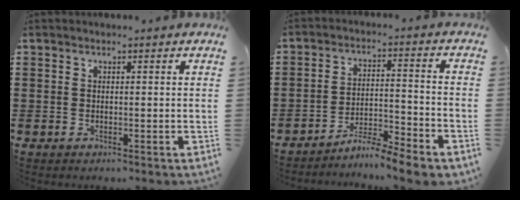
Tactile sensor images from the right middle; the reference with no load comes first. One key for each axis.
{"total": 6.0, "fx": -5.8, "fy": -0.1, "fz": 1.6, "tx": -0.032, "ty": 0.001, "tz": -0.115}